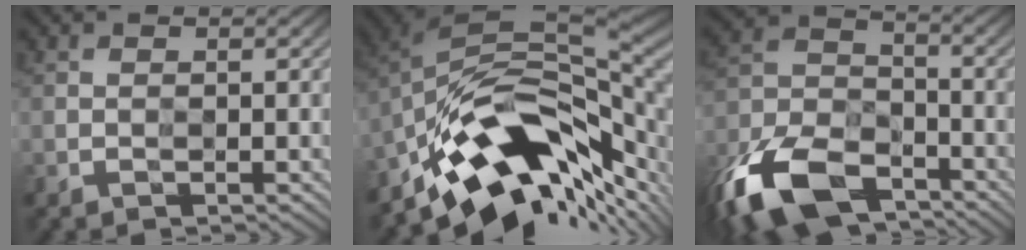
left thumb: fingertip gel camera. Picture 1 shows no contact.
{"total": 13.7, "force": [-7.4, 5.9, 9.8], "torque": [-0.174, 0.009, -0.139]}
{"total": 12.8, "force": [-9.1, 6.3, 6.5], "torque": [-0.160, -0.022, -0.192]}